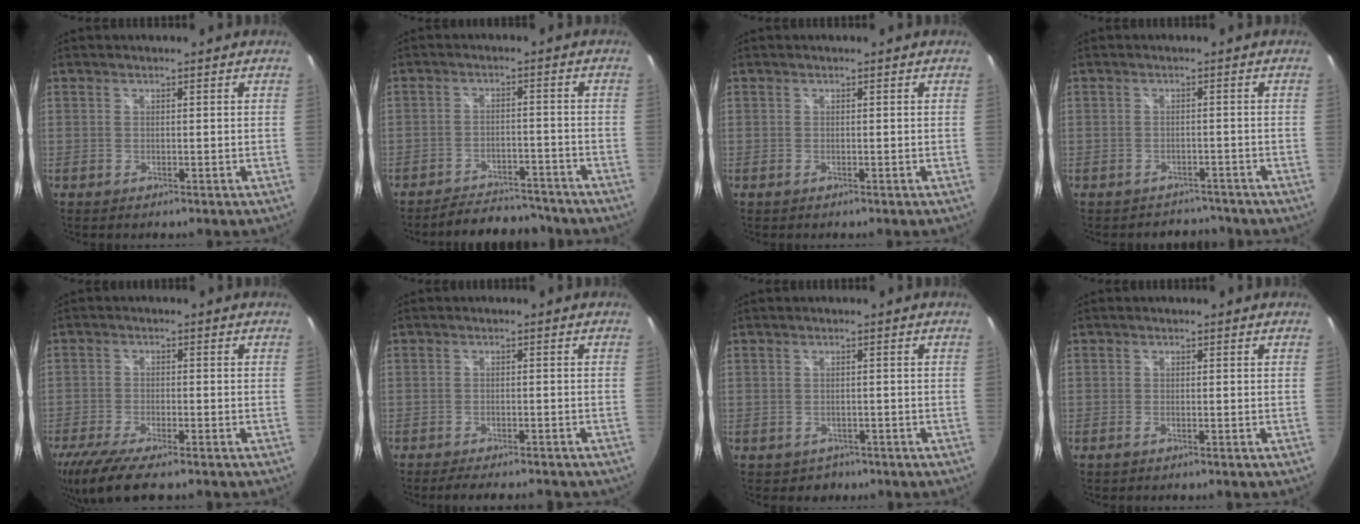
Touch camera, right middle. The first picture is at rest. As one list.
[{"total": 11.0, "force": [-10.1, 2.8, 3.0], "torque": [-0.077, 0.008, -0.138]}, {"total": 0.0}, {"total": 4.1, "force": [-3.7, 1.7, -0.2], "torque": [0.003, 0.013, -0.052]}, {"total": 10.6, "force": [-8.1, 2.3, 6.6], "torque": [-0.154, -0.040, -0.148]}, {"total": 8.4, "force": [-7.2, 1.8, 3.9], "torque": [-0.081, -0.014, -0.102]}, {"total": 2.6, "force": [-1.5, 2.0, 0.5], "torque": [-0.016, -0.005, -0.017]}, {"total": 0.8, "force": [-0.6, 0.0, 0.6], "torque": [-0.013, -0.001, -0.014]}]